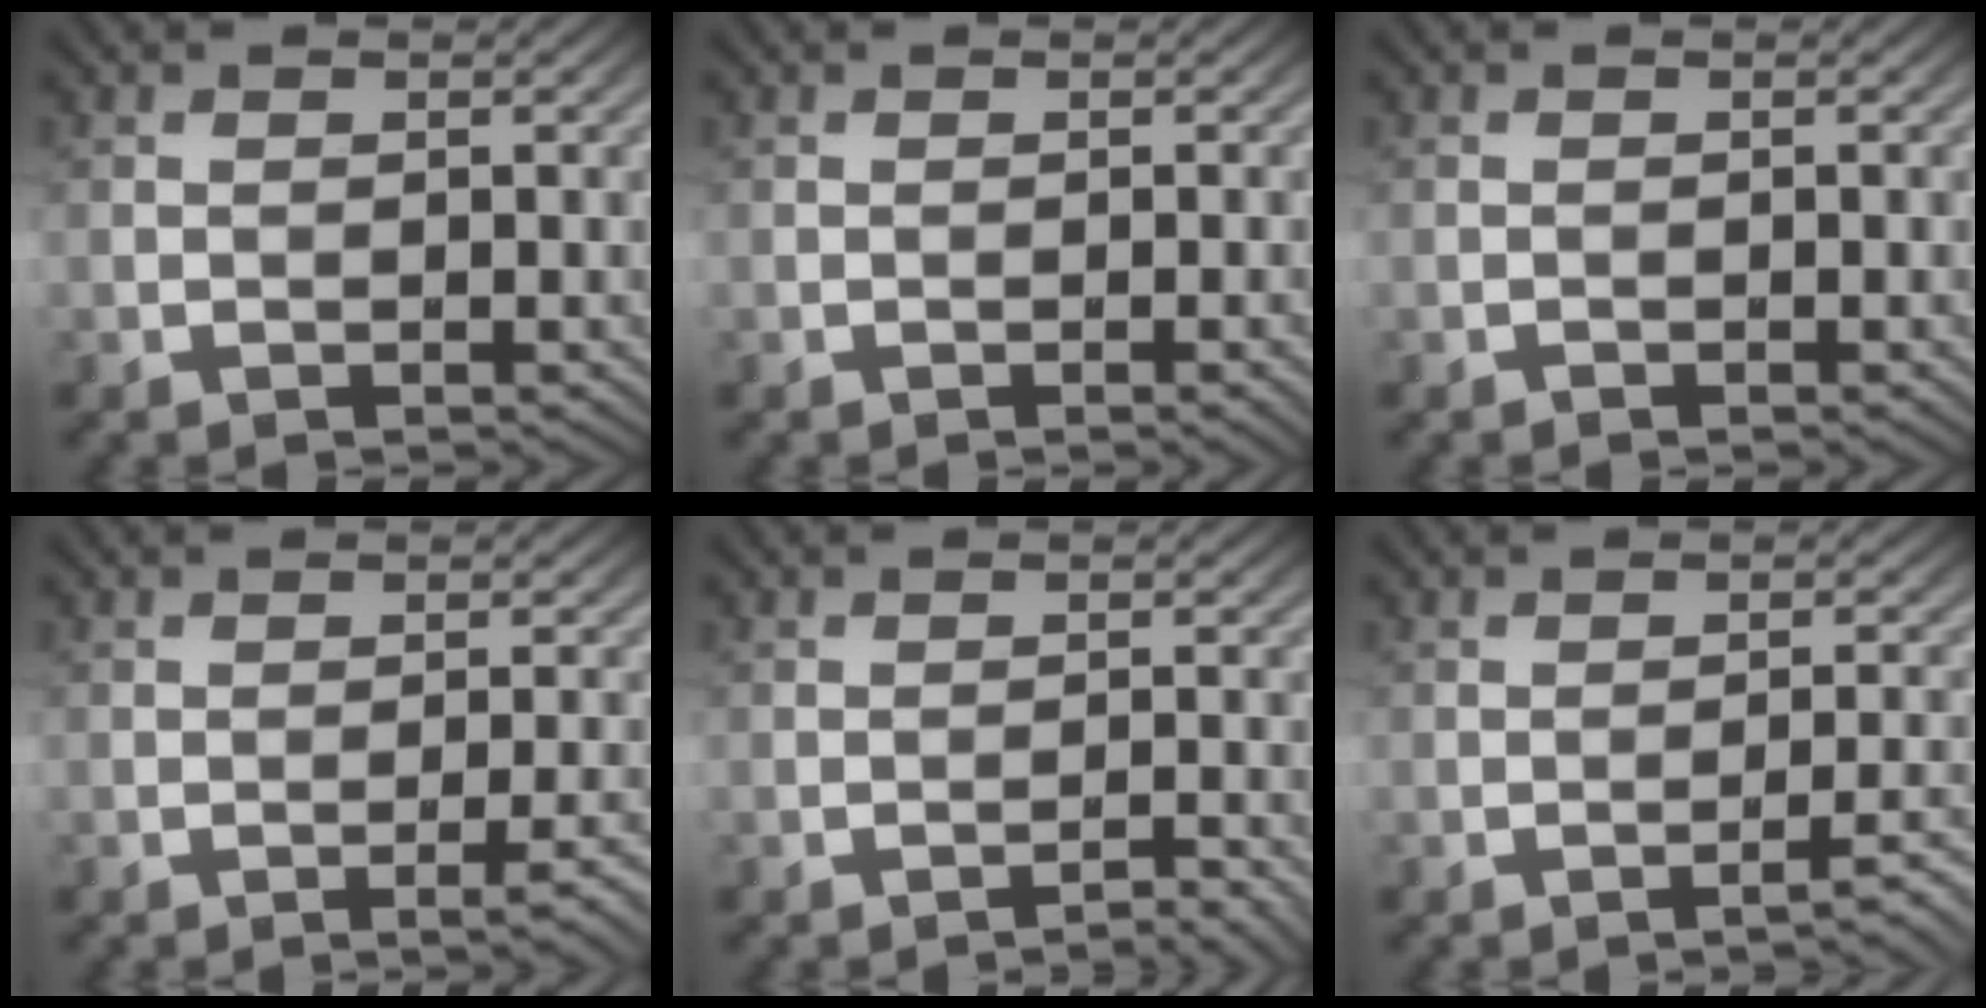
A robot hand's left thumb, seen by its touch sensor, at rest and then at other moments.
{"total": 0.7, "force": [-0.4, 0.1, 0.6], "torque": [-0.006, 0.002, -0.008]}
{"total": 0.6, "force": [-0.5, -0.2, -0.1], "torque": [0.002, 0.002, -0.010]}
{"total": 2.4, "force": [-1.6, -0.3, 1.8], "torque": [-0.033, 0.006, -0.023]}
{"total": 2.1, "force": [-2.0, -0.5, 0.5], "torque": [-0.008, 0.008, -0.030]}
{"total": 2.6, "force": [-2.2, -0.5, 1.3], "torque": [-0.019, 0.011, -0.031]}